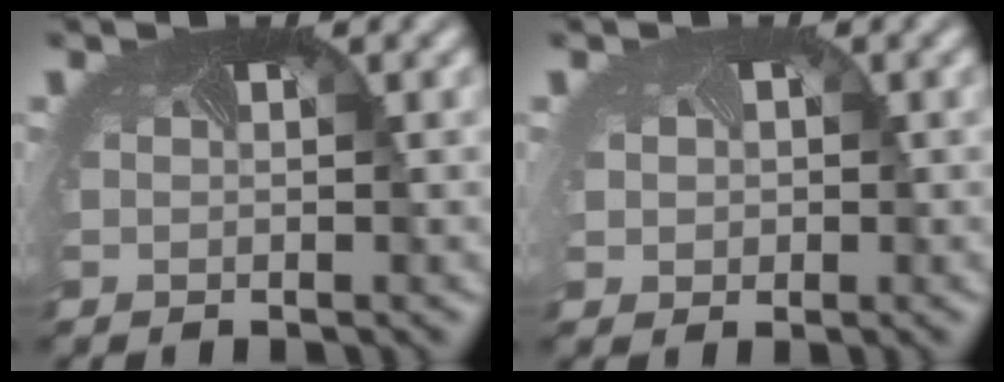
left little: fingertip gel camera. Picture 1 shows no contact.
{"total": 1.8, "force": [0.2, 1.8, 0.5], "torque": [-0.013, -0.003, 0.006]}